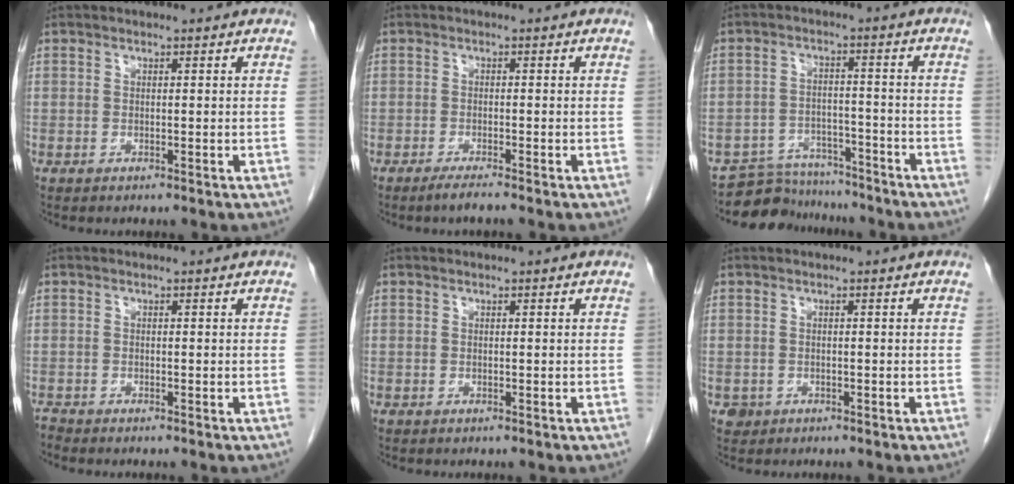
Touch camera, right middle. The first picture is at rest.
{"total": 1.9, "force": [-1.6, -0.3, 1.1], "torque": [-0.027, -0.005, -0.031]}
{"total": 8.8, "force": [-8.2, 3.1, 0.2], "torque": [0.007, 0.015, -0.125]}
{"total": 0.6, "force": [-0.6, -0.1, -0.3], "torque": [0.001, -0.004, -0.012]}
{"total": 0.0}
{"total": 1.1, "force": [-0.5, 1.0, 0.1], "torque": [-0.001, 0.004, -0.005]}